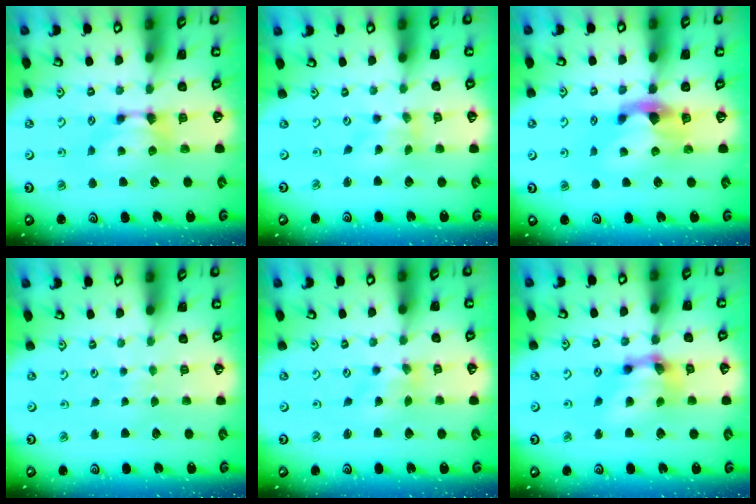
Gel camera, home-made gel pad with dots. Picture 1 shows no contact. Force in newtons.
{"total": 1.8, "press": 1.5, "slide": 1.1}
{"total": 2.8, "press": 2.5, "slide": 1.3}
{"total": 4.5, "press": 4.5, "slide": 0.1}
{"total": 1.9, "press": 1.5, "slide": 1.2}
{"total": 6.6, "press": 6.2, "slide": 2.3}